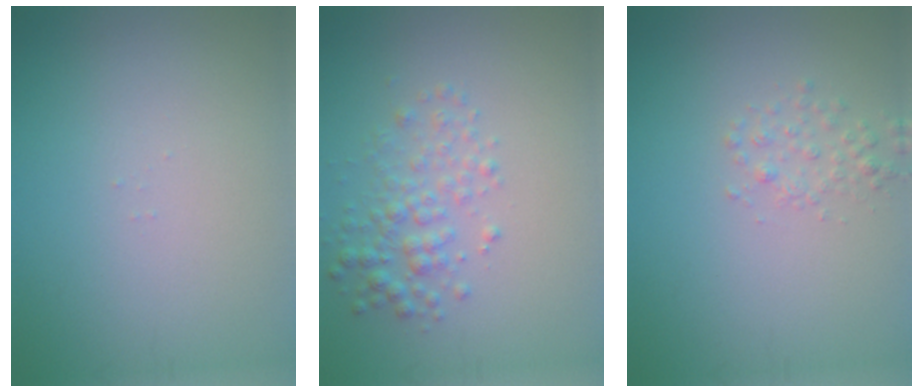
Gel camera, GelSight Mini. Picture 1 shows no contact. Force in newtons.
{"total": 2.6, "press": 2.6, "slide": 0.0}
{"total": 1.4, "press": 1.4, "slide": 0.1}